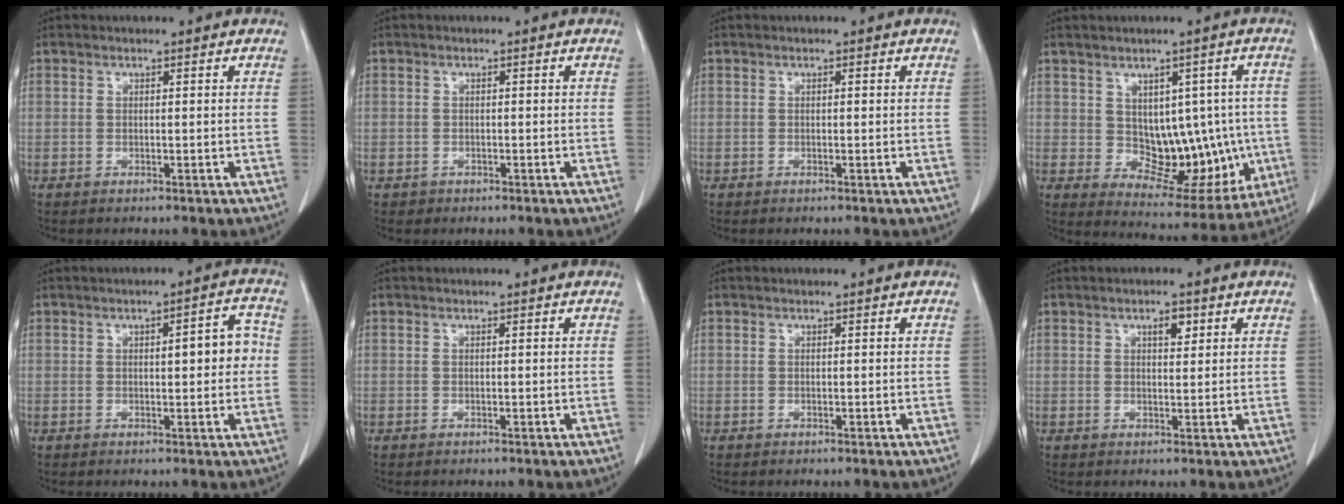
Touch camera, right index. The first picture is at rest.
{"total": 1.1, "force": [-0.6, 0.9, -0.1], "torque": [-0.004, 0.005, -0.009]}
{"total": 0.0}
{"total": 12.2, "force": [-0.4, 7.4, 9.8], "torque": [-0.106, 0.020, 0.023]}
{"total": 5.2, "force": [0.4, 1.5, 5.0], "torque": [-0.065, 0.018, 0.005]}
{"total": 0.0}
{"total": 0.0}
{"total": 2.3, "force": [1.2, 0.9, 1.8], "torque": [-0.028, -0.002, 0.018]}